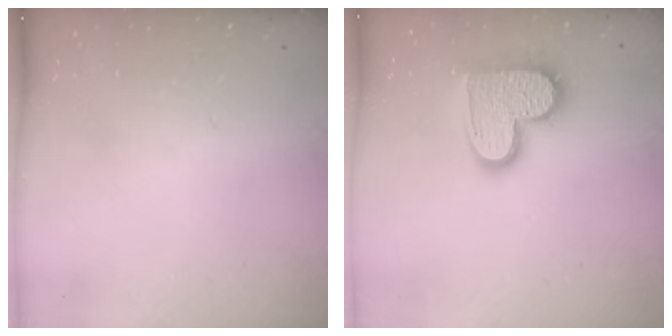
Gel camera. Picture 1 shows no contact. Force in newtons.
{"total": 13.8, "press": 13.8, "slide": 0.6}